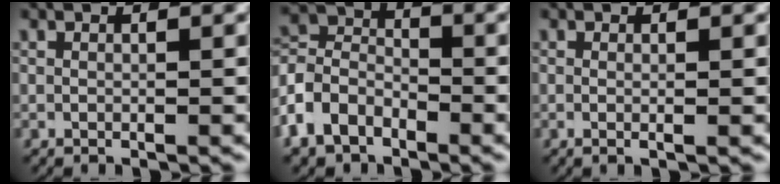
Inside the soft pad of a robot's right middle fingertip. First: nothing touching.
{"total": 7.1, "force": [-1.7, 5.9, 3.6], "torque": [-0.083, -0.019, -0.034]}
{"total": 0.8, "force": [-0.1, -0.1, 0.8], "torque": [-0.017, -0.005, -0.002]}